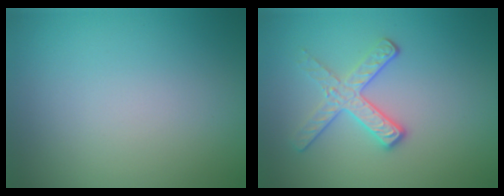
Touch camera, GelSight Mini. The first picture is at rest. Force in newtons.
{"total": 2.9, "press": 2.6, "slide": 1.3}